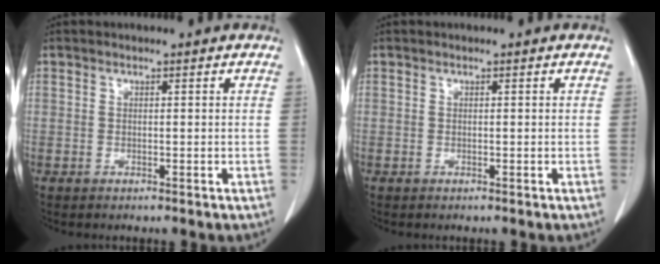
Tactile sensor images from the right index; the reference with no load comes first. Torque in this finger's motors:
{"motor_torque": [0.00, 0.00, 0.01, 0.00]}